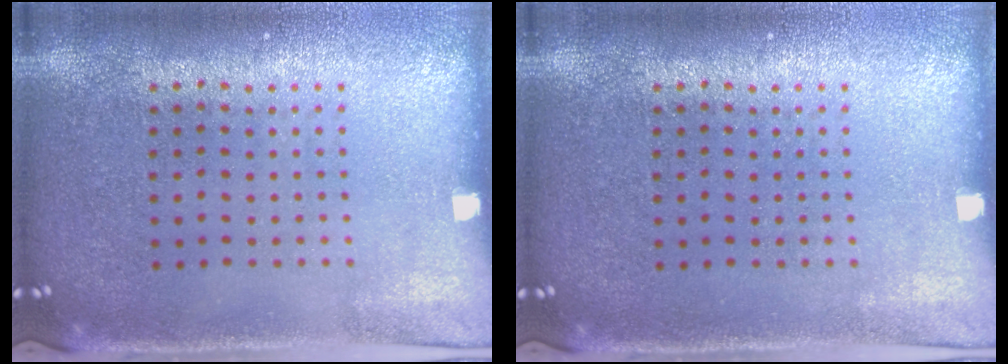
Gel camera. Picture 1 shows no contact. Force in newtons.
{"total": 0.0}